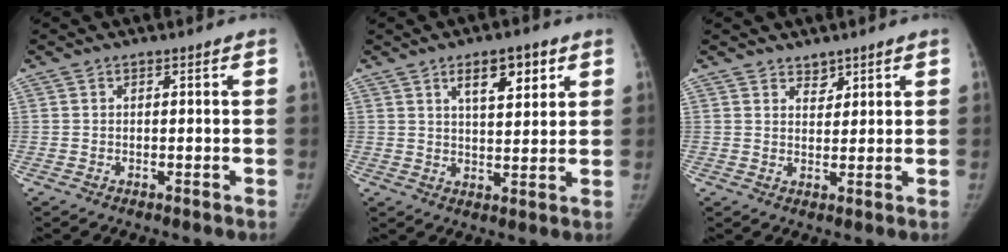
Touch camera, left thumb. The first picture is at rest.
{"total": 7.8, "force": [4.1, 3.2, 5.9], "torque": [-0.070, -0.023, 0.064]}
{"total": 2.6, "force": [2.0, 1.5, 0.4], "torque": [0.012, -0.014, 0.030]}